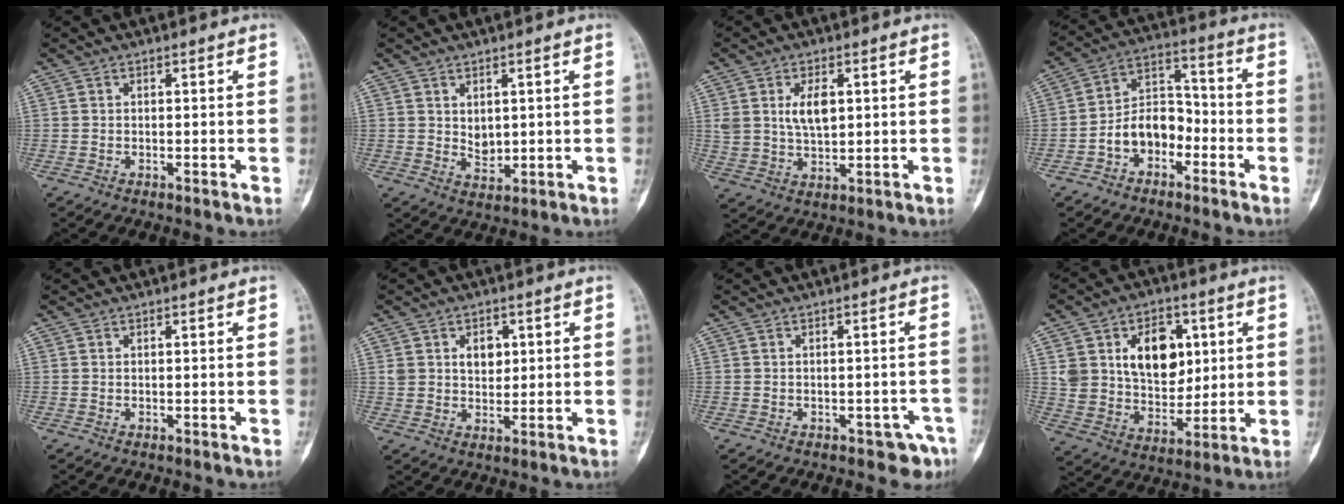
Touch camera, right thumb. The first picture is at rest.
{"total": 3.3, "force": [0.9, 2.3, 2.2], "torque": [-0.024, -0.013, 0.026]}
{"total": 6.6, "force": [1.9, 3.8, 5.1], "torque": [-0.083, -0.010, 0.042]}
{"total": 10.2, "force": [-3.9, 7.1, 6.1], "torque": [-0.079, 0.053, -0.080]}
{"total": 0.0}
{"total": 5.4, "force": [1.7, 4.0, 3.2], "torque": [-0.024, -0.010, 0.030]}
{"total": 3.9, "force": [-2.4, 2.3, 2.2], "torque": [-0.012, 0.016, -0.024]}
{"total": 16.2, "force": [4.9, 11.4, 10.5], "torque": [-0.117, -0.019, 0.095]}